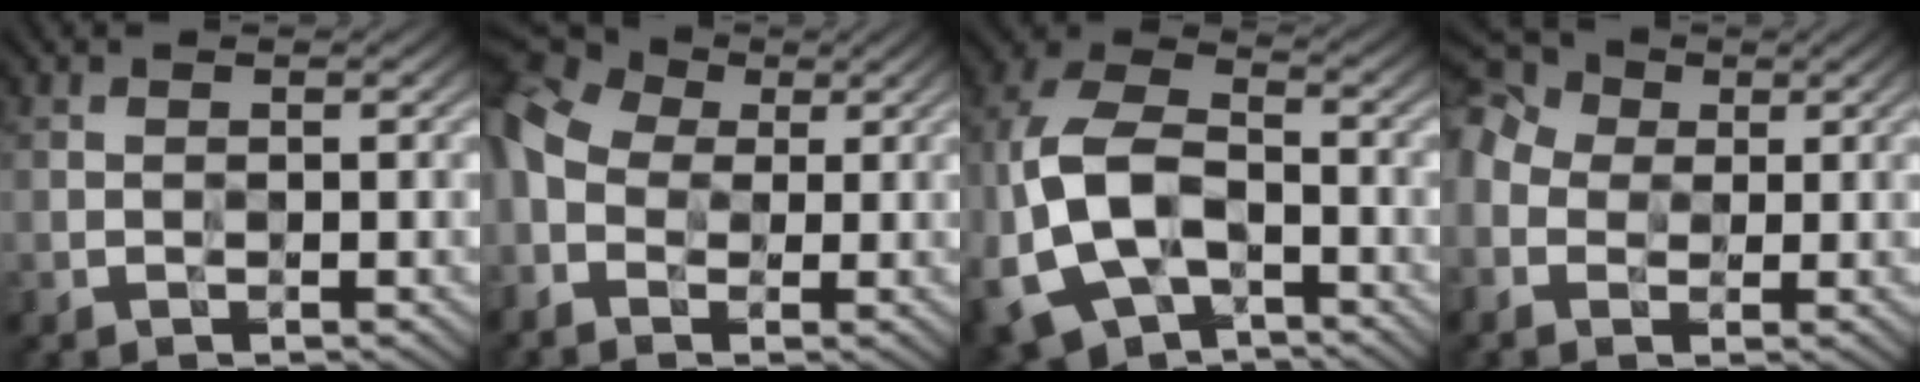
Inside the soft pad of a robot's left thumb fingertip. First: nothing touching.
{"total": 10.3, "force": [-0.1, 7.7, 6.9], "torque": [-0.202, 0.009, -0.011]}
{"total": 14.7, "force": [-4.9, 9.0, 10.5], "torque": [-0.261, -0.015, -0.102]}
{"total": 9.4, "force": [0.8, 7.6, 5.5], "torque": [-0.168, 0.017, -0.012]}